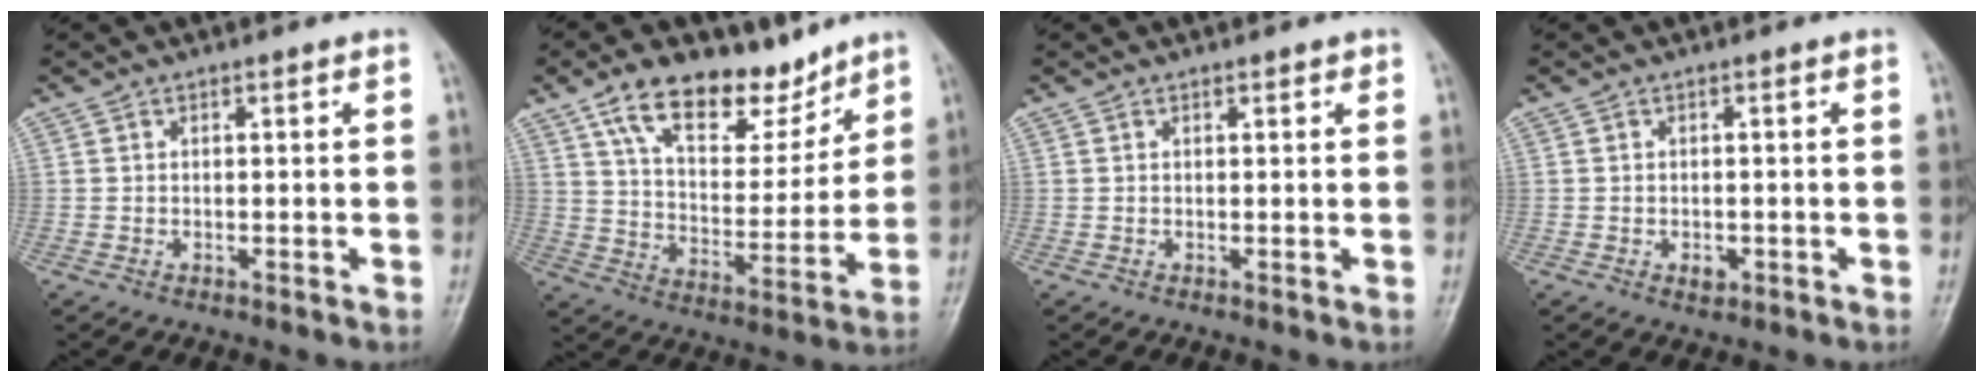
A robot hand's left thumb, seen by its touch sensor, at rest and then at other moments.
{"total": 16.7, "force": [11.4, 8.4, 8.9], "torque": [-0.098, -0.058, 0.199]}
{"total": 0.8, "force": [0.5, 0.4, 0.4], "torque": [-0.003, -0.002, 0.005]}
{"total": 2.0, "force": [-0.7, 1.4, 1.2], "torque": [-0.011, 0.002, -0.006]}